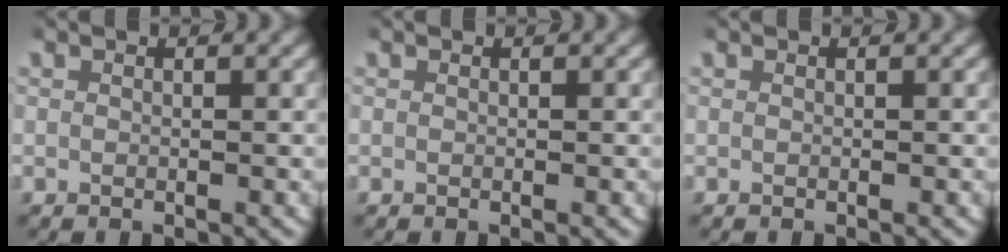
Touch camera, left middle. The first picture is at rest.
{"total": 0.0}
{"total": 0.0}